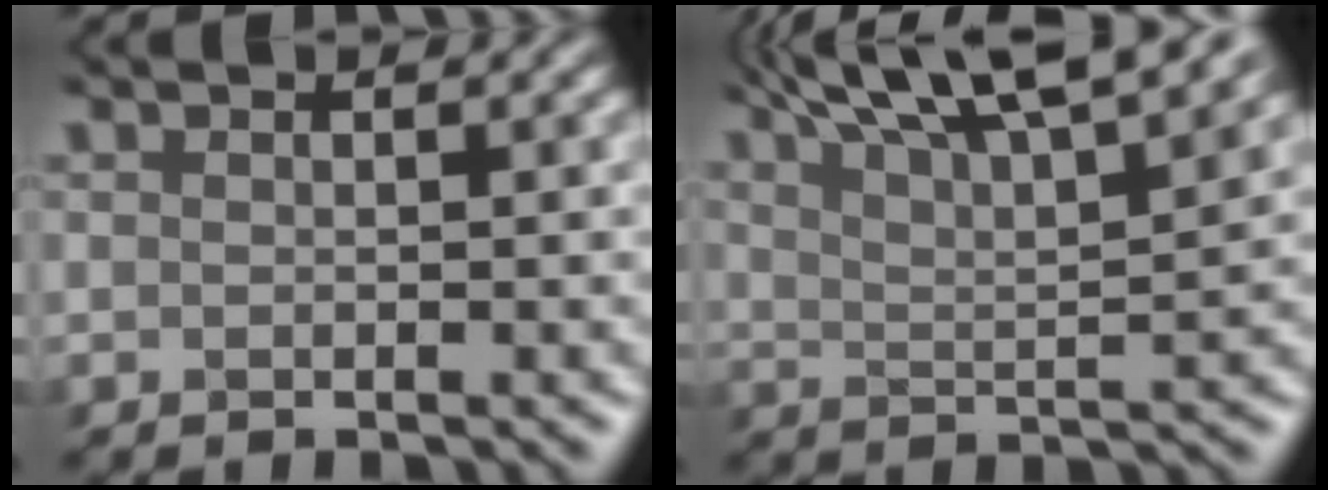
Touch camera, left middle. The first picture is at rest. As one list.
[{"total": 10.1, "force": [7.3, 2.2, 6.7], "torque": [-0.124, 0.032, 0.103]}]